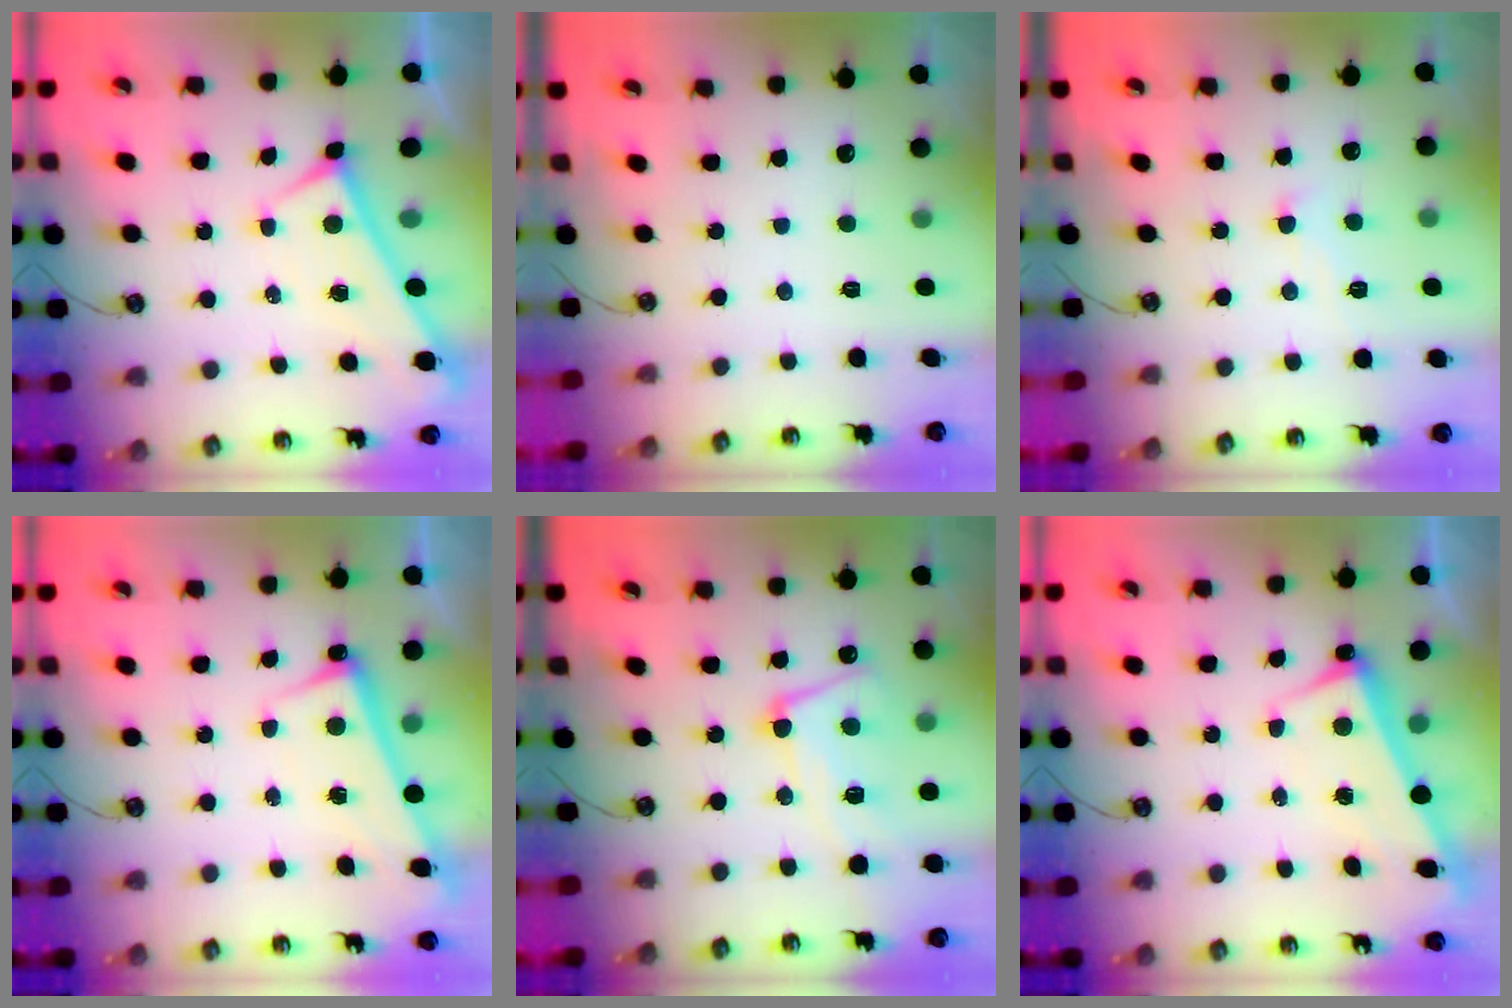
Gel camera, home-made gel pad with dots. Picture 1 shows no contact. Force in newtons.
{"total": 0.0}
{"total": 0.7, "press": 0.3, "slide": 0.7}
{"total": 2.7, "press": 2.6, "slide": 0.5}
{"total": 10.0, "press": 9.9, "slide": 1.0}
{"total": 3.2, "press": 3.1, "slide": 0.8}